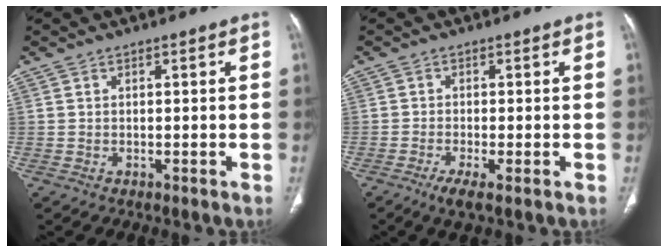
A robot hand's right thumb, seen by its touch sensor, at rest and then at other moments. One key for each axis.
{"total": 3.7, "fx": -2.0, "fy": 0.6, "fz": 3.0, "tx": -0.062, "ty": -0.006, "tz": -0.042}